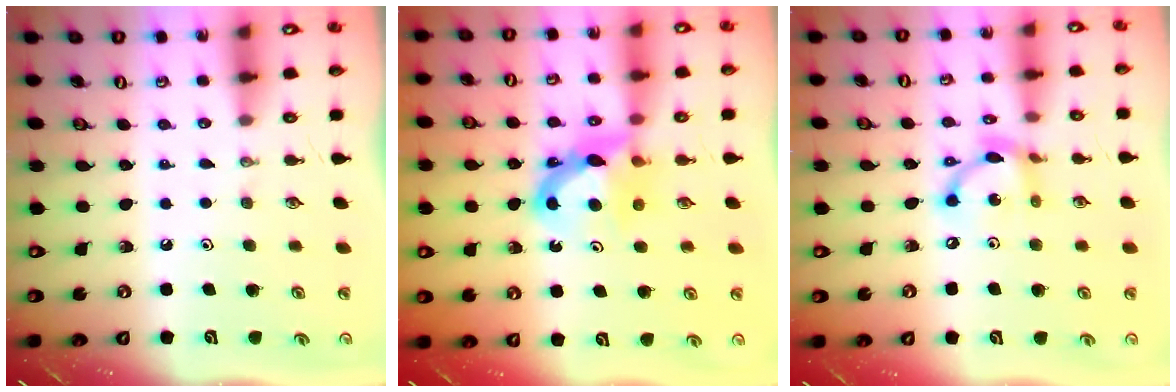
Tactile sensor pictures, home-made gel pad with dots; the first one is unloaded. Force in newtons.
{"total": 7.5, "press": 7.5, "slide": 0.4}
{"total": 11.0, "press": 11.0, "slide": 0.6}